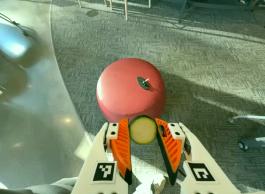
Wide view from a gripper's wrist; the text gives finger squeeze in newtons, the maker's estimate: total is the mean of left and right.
{"total": 5.3, "left": 5.0, "right": 5.6}